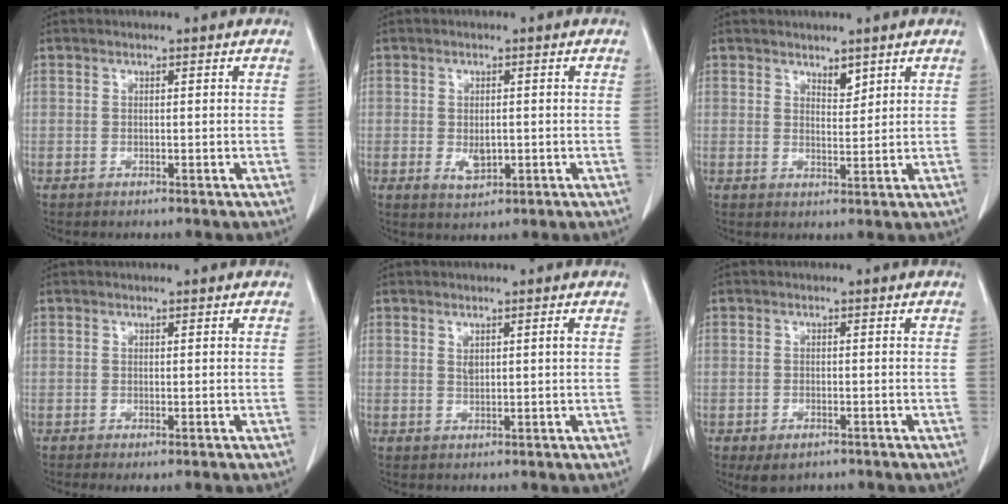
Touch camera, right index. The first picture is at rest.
{"total": 3.1, "force": [-0.5, 1.7, 2.5], "torque": [-0.044, -0.005, 0.002]}
{"total": 2.3, "force": [1.8, 0.9, 1.2], "torque": [-0.019, -0.007, 0.033]}
{"total": 1.0, "force": [-0.4, 0.3, 0.9], "torque": [-0.017, -0.005, -0.004]}
{"total": 1.6, "force": [0.7, 0.2, 1.4], "torque": [-0.031, -0.001, 0.016]}
{"total": 3.4, "force": [-2.1, 1.8, 2.0], "torque": [-0.034, -0.006, -0.024]}